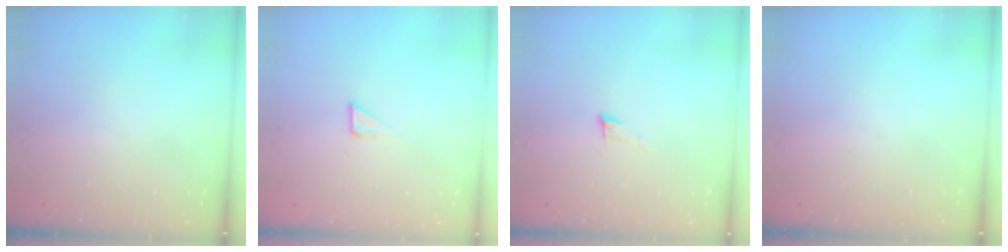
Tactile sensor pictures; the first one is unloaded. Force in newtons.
{"total": 2.7, "press": 2.7, "slide": 0.2}
{"total": 6.3, "press": 6.2, "slide": 1.0}
{"total": 0.0}